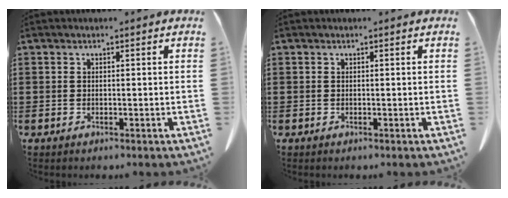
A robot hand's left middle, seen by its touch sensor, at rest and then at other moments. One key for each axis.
{"total": 0.0}